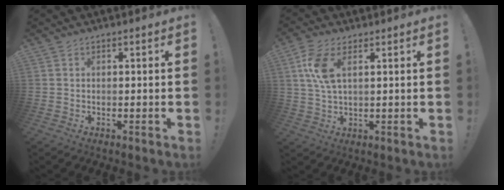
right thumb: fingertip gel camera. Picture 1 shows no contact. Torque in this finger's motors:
{"motor_torque": [1.07, 1.19, 0.18, 0.05, 0.09]}